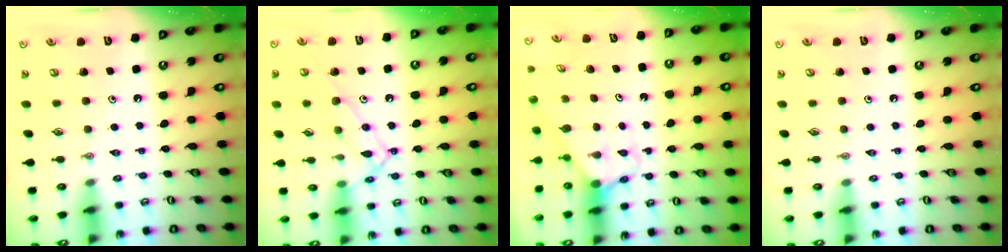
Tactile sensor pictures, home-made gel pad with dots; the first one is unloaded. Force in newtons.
{"total": 11.8, "press": 11.7, "slide": 0.9}
{"total": 2.7, "press": 2.7, "slide": 0.2}
{"total": 0.0}